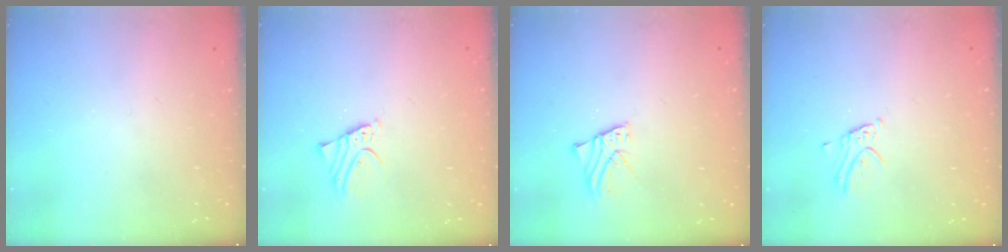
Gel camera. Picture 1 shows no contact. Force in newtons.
{"total": 2.2, "press": 2.2, "slide": 0.1}
{"total": 2.0, "press": 2.0, "slide": 0.2}
{"total": 2.9, "press": 2.9, "slide": 0.2}